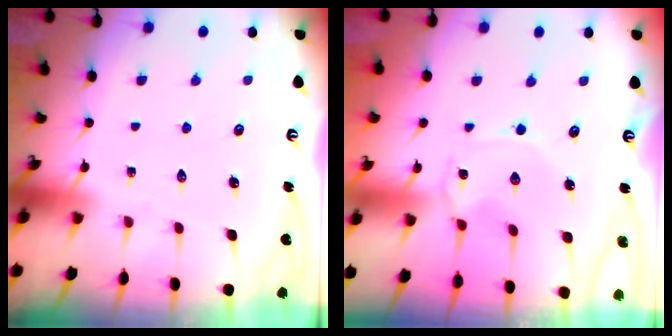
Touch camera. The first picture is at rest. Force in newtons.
{"total": 0.0}